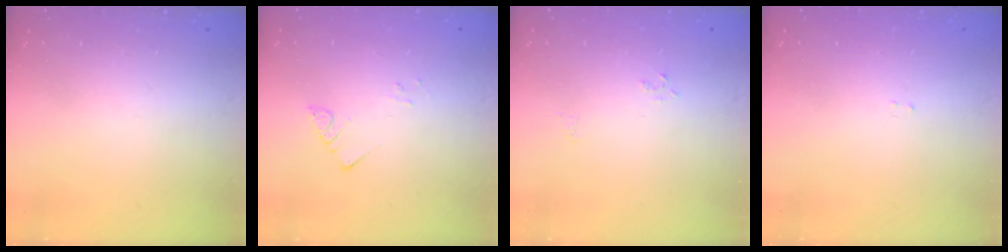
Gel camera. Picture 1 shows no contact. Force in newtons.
{"total": 2.9, "press": 2.9, "slide": 0.2}
{"total": 2.3, "press": 2.3, "slide": 0.2}
{"total": 1.5, "press": 1.5, "slide": 0.2}